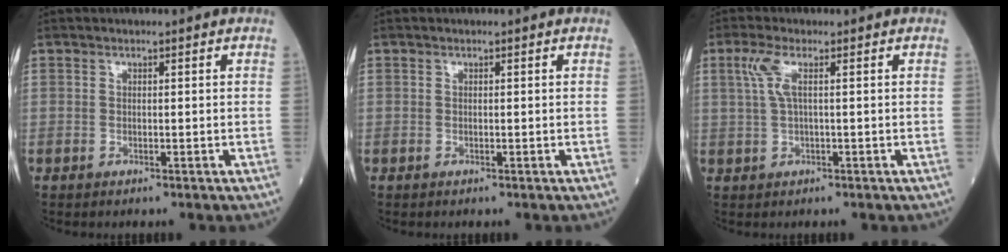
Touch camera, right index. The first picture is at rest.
{"total": 0.0}
{"total": 3.5, "force": [1.2, 0.6, 3.2], "torque": [-0.081, 0.014, 0.027]}